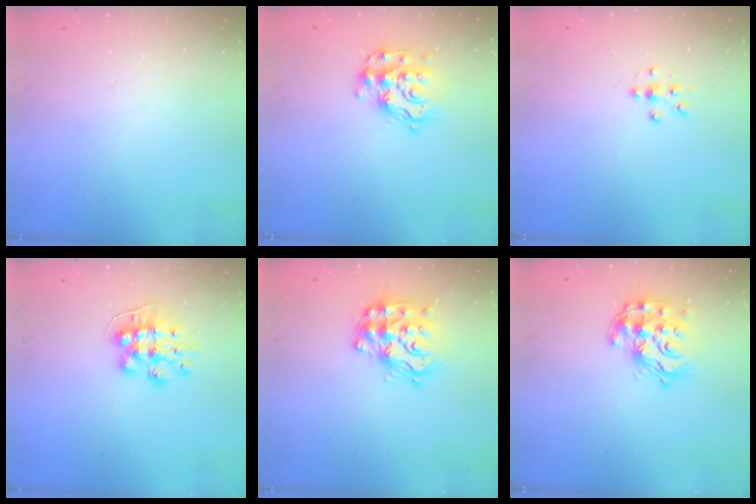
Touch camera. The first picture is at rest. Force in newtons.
{"total": 13.7, "press": 13.7, "slide": 0.9}
{"total": 5.8, "press": 5.6, "slide": 1.5}
{"total": 8.9, "press": 8.9, "slide": 0.1}
{"total": 16.7, "press": 16.6, "slide": 1.1}
{"total": 15.0, "press": 14.9, "slide": 1.0}